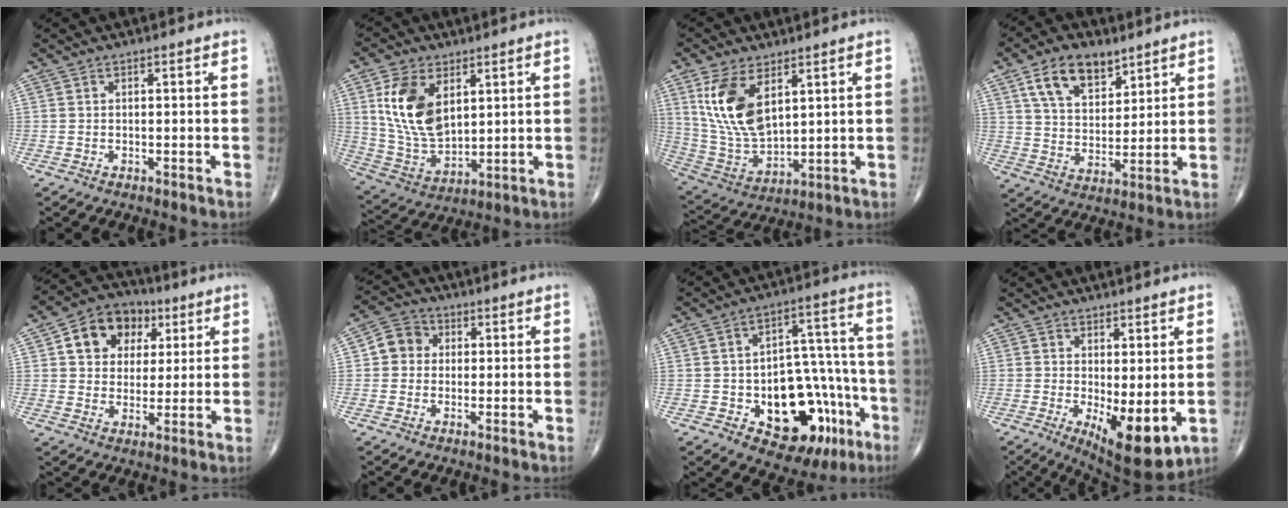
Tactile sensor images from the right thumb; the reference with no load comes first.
{"total": 14.3, "force": [4.7, 8.5, 10.5], "torque": [-0.192, -0.022, 0.104]}
{"total": 14.3, "force": [5.6, 7.4, 10.9], "torque": [-0.212, -0.023, 0.127]}
{"total": 11.8, "force": [6.8, 6.7, 6.9], "torque": [-0.097, -0.030, 0.126]}
{"total": 12.2, "force": [4.3, 9.5, 6.3], "torque": [-0.066, -0.001, 0.066]}
{"total": 5.7, "force": [0.7, 5.2, 2.3], "torque": [-0.023, 0.012, -0.001]}
{"total": 20.6, "force": [-7.6, 11.9, 15.0], "torque": [-0.153, 0.056, -0.088]}
{"total": 10.1, "force": [-1.6, 3.7, 9.2], "torque": [-0.131, -0.025, -0.010]}